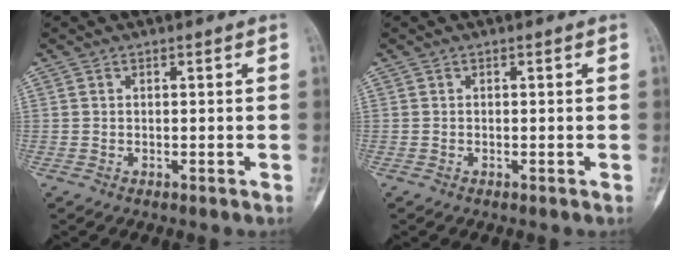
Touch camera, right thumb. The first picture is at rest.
{"total": 0.0}